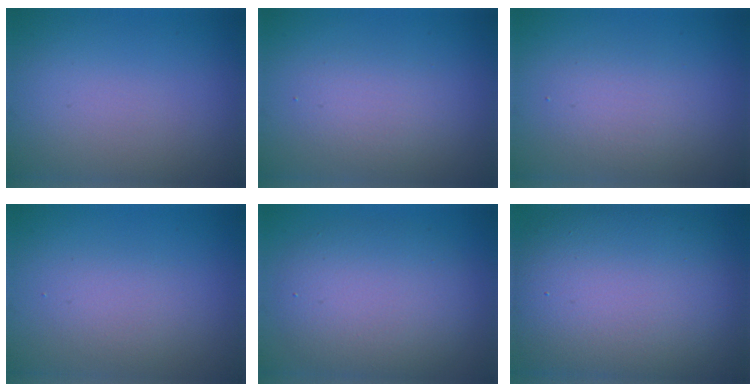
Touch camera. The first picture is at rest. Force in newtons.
{"total": 2.2, "press": 2.2, "slide": 0.1}
{"total": 2.4, "press": 2.4, "slide": 0.1}
{"total": 1.9, "press": 1.9, "slide": 0.0}
{"total": 6.6, "press": 6.6, "slide": 0.1}
{"total": 15.4, "press": 15.4, "slide": 0.9}